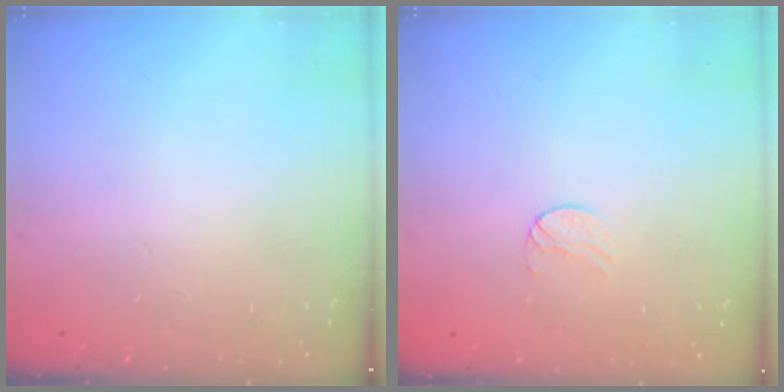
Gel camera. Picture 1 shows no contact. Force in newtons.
{"total": 5.7, "press": 5.7, "slide": 0.4}